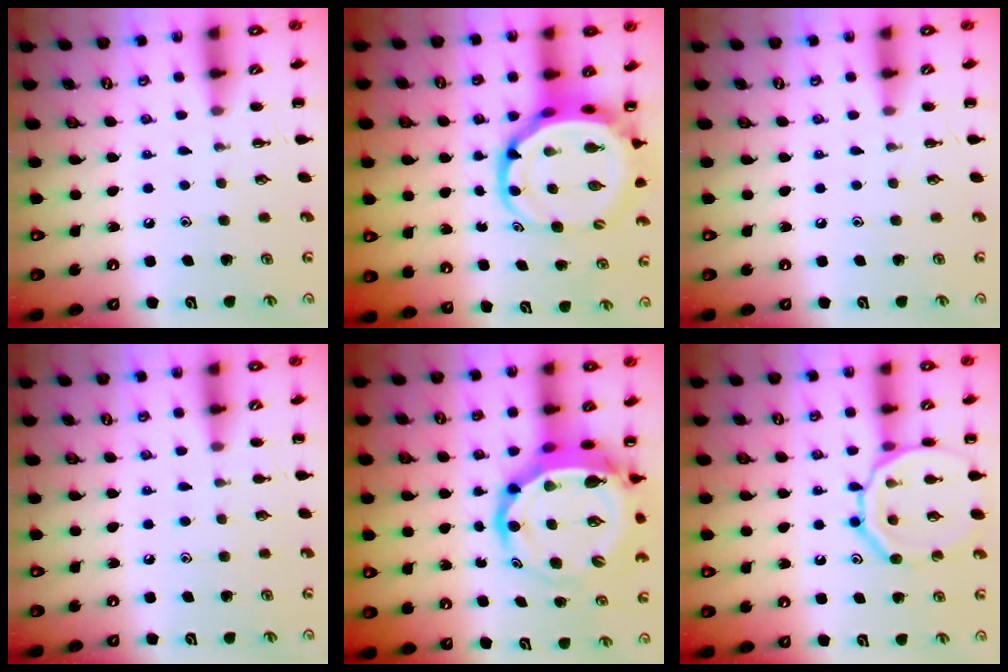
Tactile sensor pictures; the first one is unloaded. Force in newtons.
{"total": 8.3, "press": 7.9, "slide": 2.4}
{"total": 0.0}
{"total": 3.8, "press": 3.6, "slide": 1.3}
{"total": 9.8, "press": 9.4, "slide": 2.8}
{"total": 14.7, "press": 14.6, "slide": 1.4}